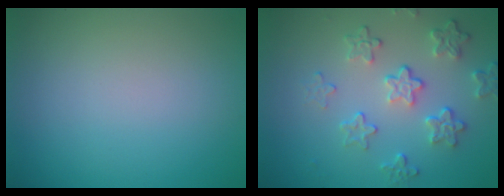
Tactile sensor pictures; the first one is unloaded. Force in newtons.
{"total": 4.1, "press": 3.2, "slide": 2.6}